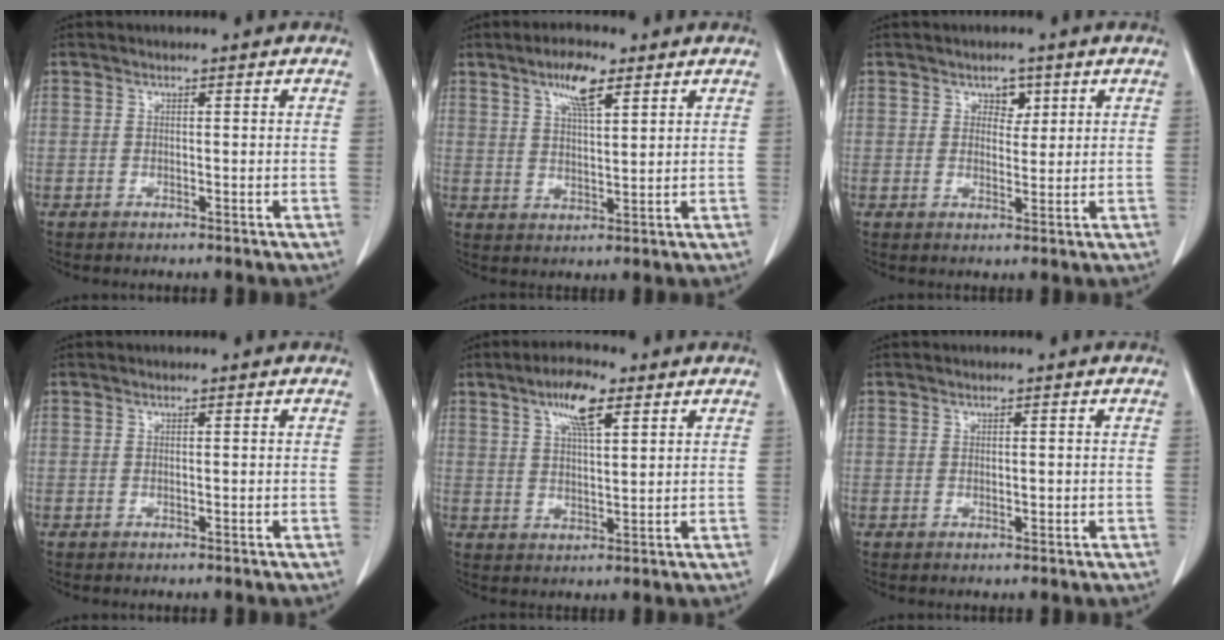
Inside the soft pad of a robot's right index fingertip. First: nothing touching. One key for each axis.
{"total": 6.9, "fx": 4.0, "fy": 1.9, "fz": 5.3, "tx": -0.102, "ty": 0.003, "tz": 0.072}
{"total": 3.4, "fx": 1.5, "fy": 2.4, "fz": 1.9, "tx": -0.029, "ty": 0.007, "tz": 0.028}
{"total": 0.0}
{"total": 7.8, "fx": 4.2, "fy": 2.2, "fz": 6.2, "tx": -0.119, "ty": 0.007, "tz": 0.075}
{"total": 1.5, "fx": -0.1, "fy": 0.8, "fz": 1.2, "tx": -0.025, "ty": -0.001, "tz": 0.002}